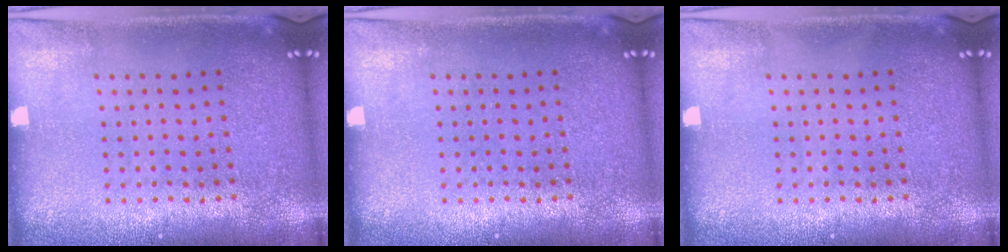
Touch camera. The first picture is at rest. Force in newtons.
{"total": 0.0}
{"total": 0.0}